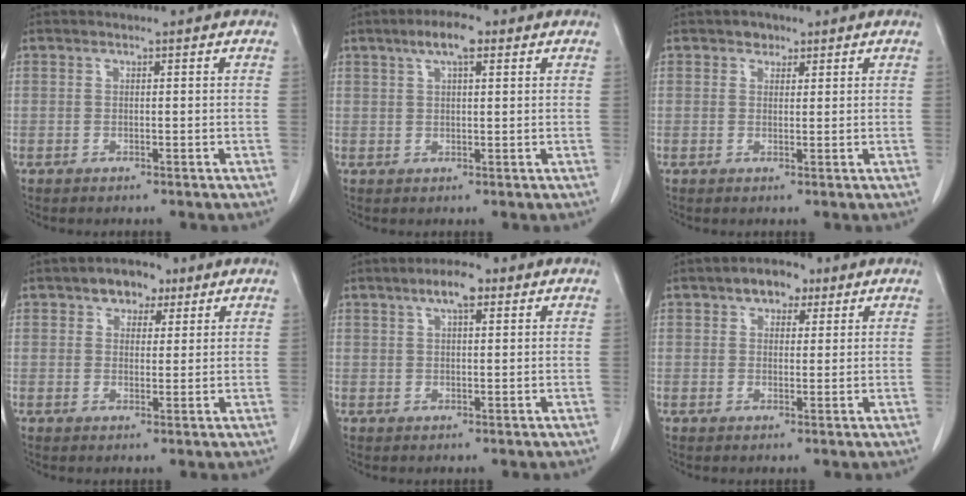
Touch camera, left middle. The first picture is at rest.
{"total": 4.7, "force": [2.6, 1.2, 3.7], "torque": [-0.071, 0.011, 0.043]}
{"total": 1.6, "force": [1.0, 1.2, 0.4], "torque": [-0.004, 0.001, 0.014]}
{"total": 4.7, "force": [2.7, 3.0, 2.3], "torque": [-0.030, 0.015, 0.041]}
{"total": 4.3, "force": [2.5, 1.2, 3.3], "torque": [-0.062, 0.009, 0.041]}
{"total": 4.5, "force": [2.5, 2.7, 2.5], "torque": [-0.034, 0.017, 0.037]}